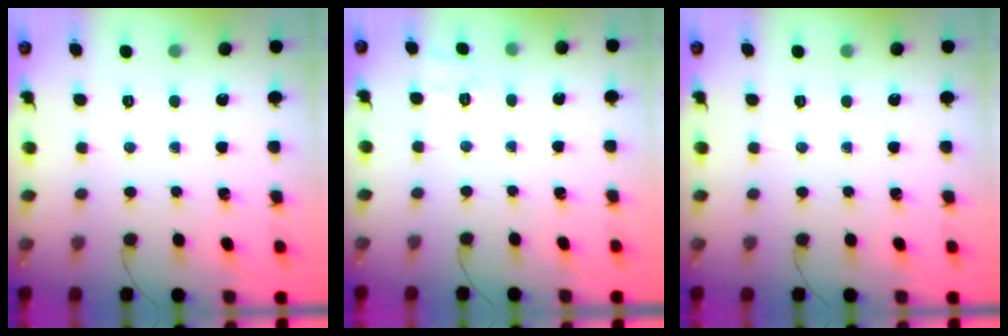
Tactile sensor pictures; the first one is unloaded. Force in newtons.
{"total": 2.5, "press": 1.8, "slide": 1.8}
{"total": 0.0}